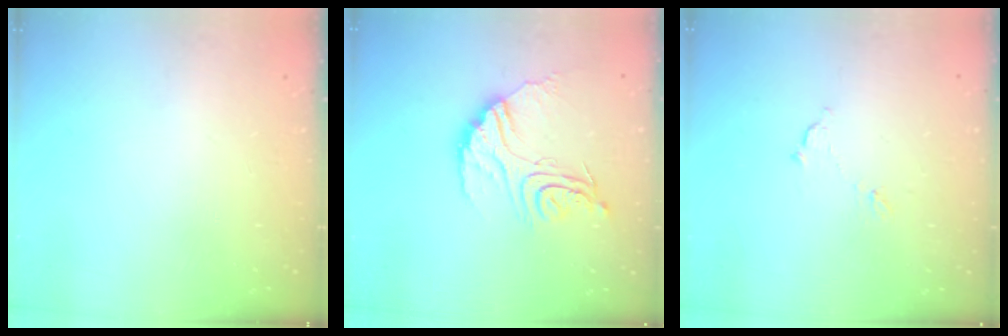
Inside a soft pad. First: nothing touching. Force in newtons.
{"total": 14.8, "press": 14.7, "slide": 1.2}
{"total": 6.1, "press": 6.1, "slide": 0.3}